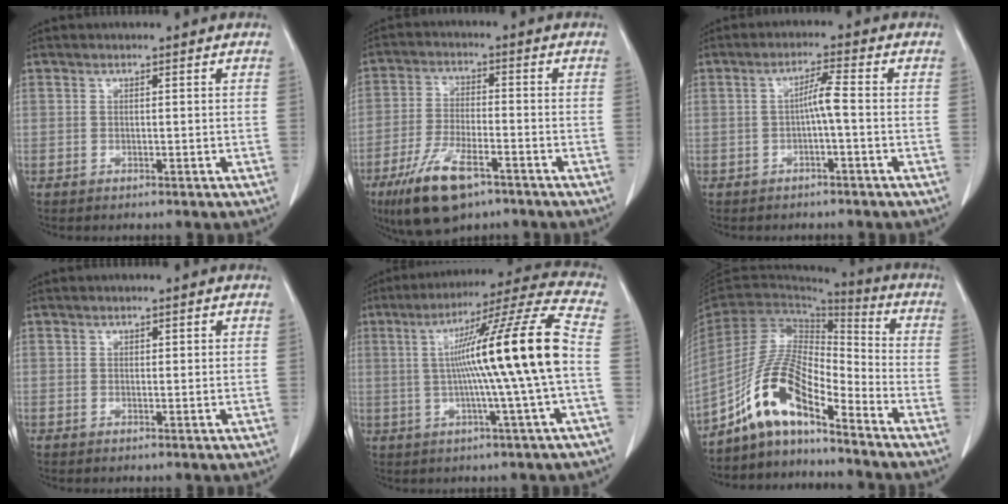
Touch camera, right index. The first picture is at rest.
{"total": 10.8, "force": [-6.6, 3.4, 7.8], "torque": [-0.158, -0.016, -0.115]}
{"total": 3.3, "force": [-0.5, -0.1, 3.3], "torque": [-0.057, 0.008, -0.007]}
{"total": 0.7, "force": [0.3, 0.3, 0.5], "torque": [-0.003, 0.000, 0.004]}
{"total": 17.1, "force": [0.0, -2.2, 17.0], "torque": [-0.260, 0.013, -0.008]}
{"total": 11.5, "force": [-8.1, 2.8, 7.6], "torque": [-0.162, 0.022, -0.152]}